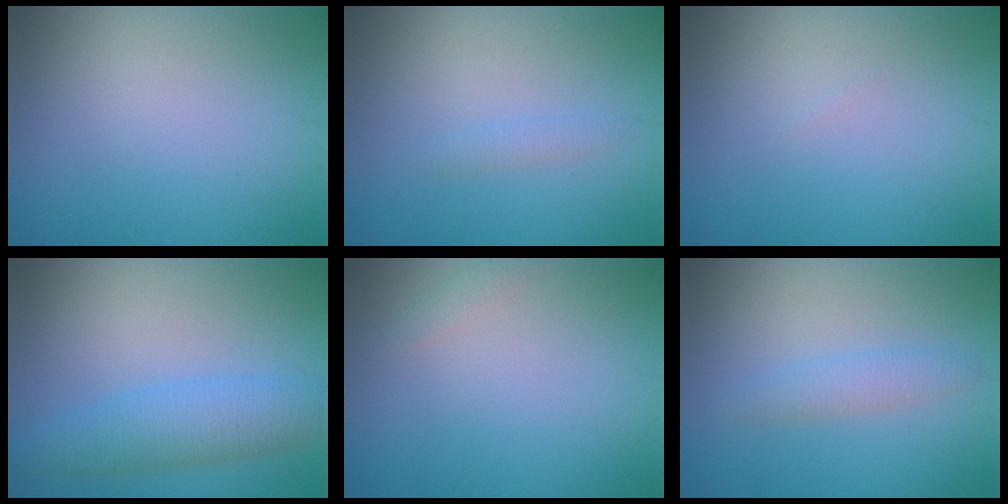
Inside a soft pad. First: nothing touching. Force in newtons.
{"total": 0.9, "press": 0.9, "slide": 0.0}
{"total": 0.0}
{"total": 4.4, "press": 4.4, "slide": 0.1}
{"total": 0.7, "press": 0.7, "slide": 0.0}
{"total": 1.8, "press": 1.8, "slide": 0.1}